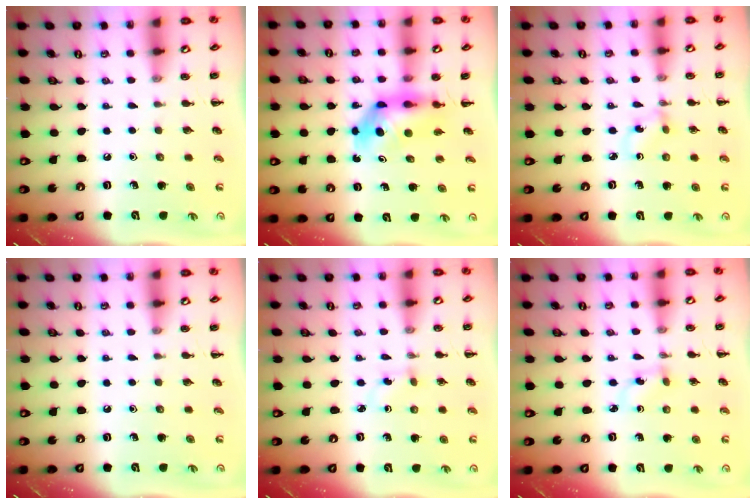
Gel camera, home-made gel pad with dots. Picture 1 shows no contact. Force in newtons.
{"total": 5.5, "press": 5.5, "slide": 0.7}
{"total": 1.5, "press": 1.3, "slide": 0.7}
{"total": 0.0}
{"total": 1.9, "press": 1.6, "slide": 0.9}
{"total": 2.1, "press": 1.9, "slide": 1.0}